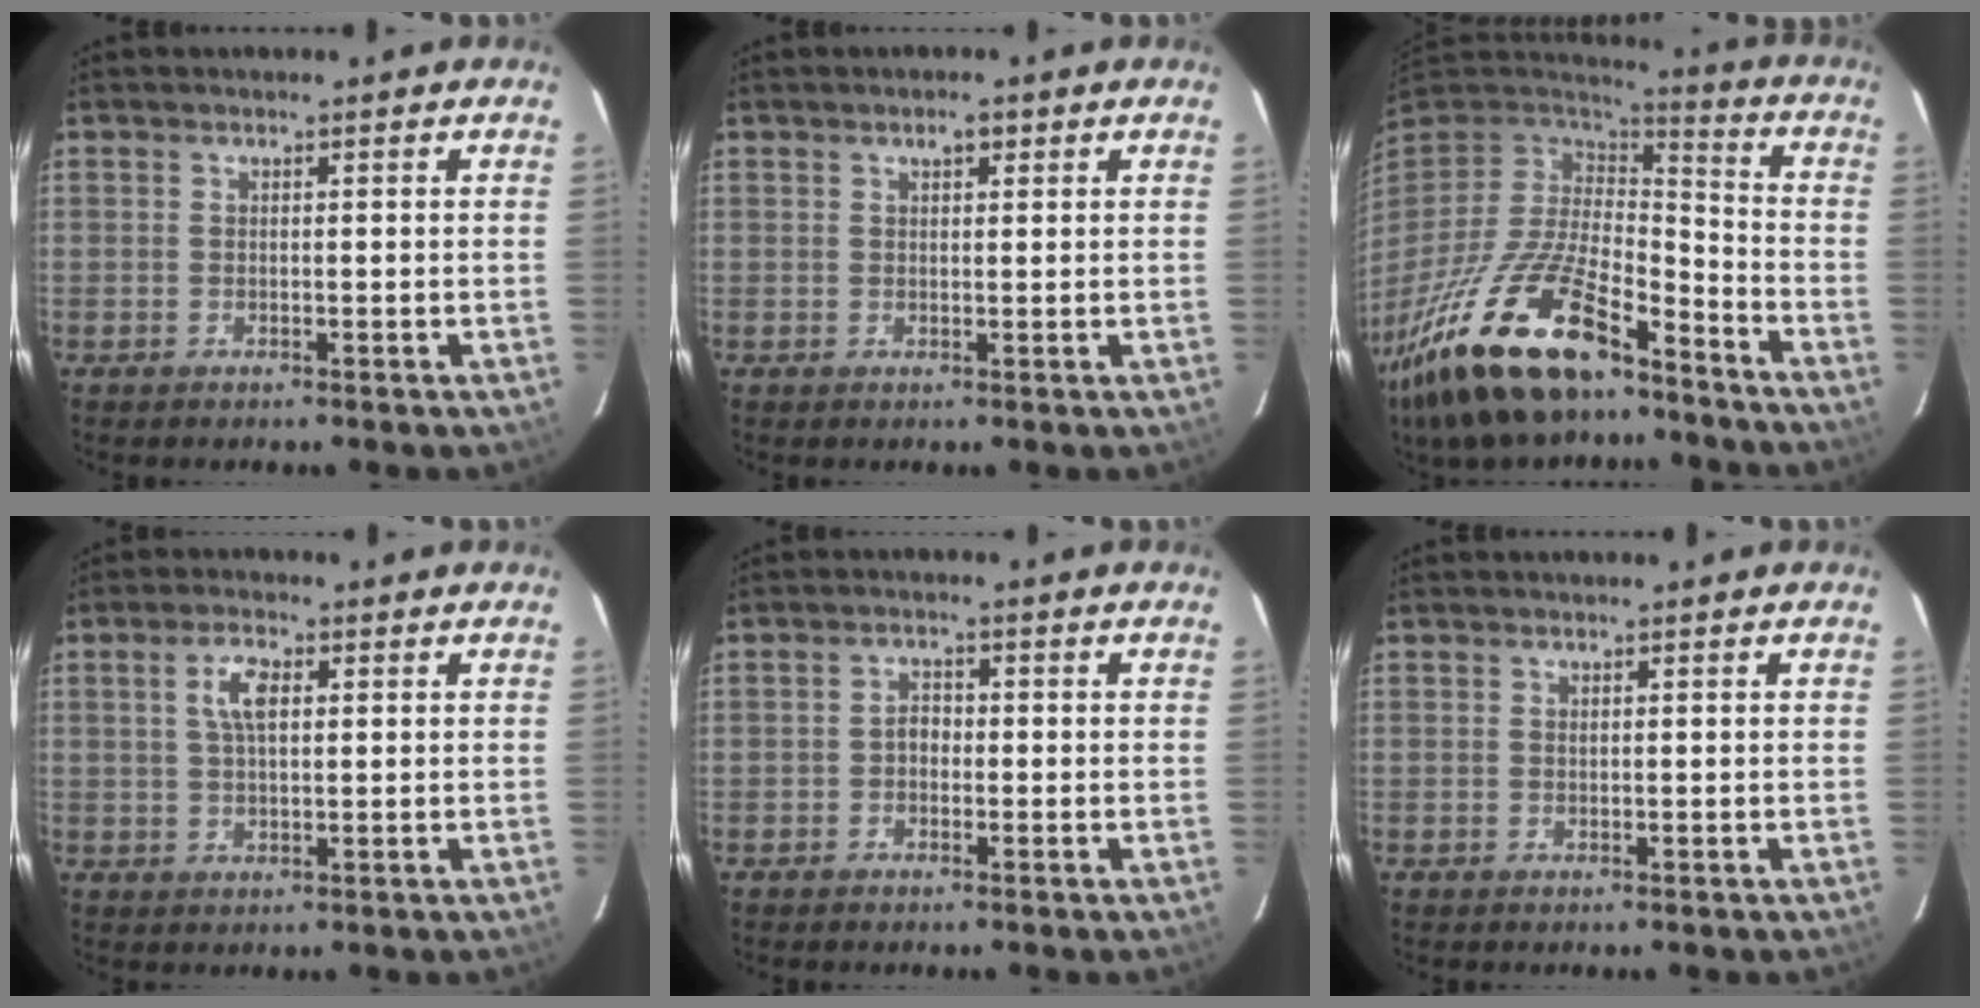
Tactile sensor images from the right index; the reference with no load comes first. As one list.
[{"total": 1.7, "force": [0.9, 0.9, 1.2], "torque": [-0.017, 0.007, 0.015]}, {"total": 25.9, "force": [-17.4, 9.5, 16.6], "torque": [-0.336, -0.043, -0.300]}, {"total": 4.6, "force": [1.3, 2.0, 3.9], "torque": [-0.074, 0.008, 0.026]}, {"total": 1.8, "force": [-0.6, 1.4, 1.0], "torque": [-0.018, 0.008, -0.013]}, {"total": 0.0}]